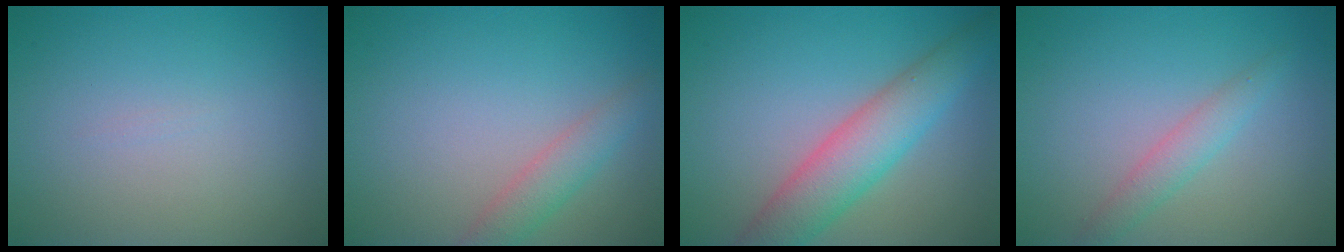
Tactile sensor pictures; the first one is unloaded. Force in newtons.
{"total": 2.4, "press": 2.4, "slide": 0.1}
{"total": 5.7, "press": 5.7, "slide": 0.1}
{"total": 1.9, "press": 1.9, "slide": 0.1}